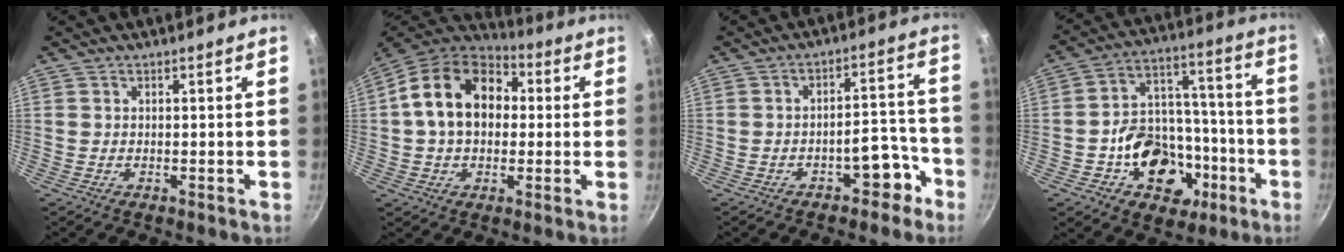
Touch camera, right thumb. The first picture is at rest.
{"total": 17.6, "force": [2.5, 12.8, 11.9], "torque": [-0.177, 0.032, 0.025]}
{"total": 7.1, "force": [-4.2, 3.7, 4.3], "torque": [-0.016, 0.066, -0.041]}
{"total": 17.7, "force": [-6.1, 13.5, 9.7], "torque": [-0.112, 0.060, -0.083]}